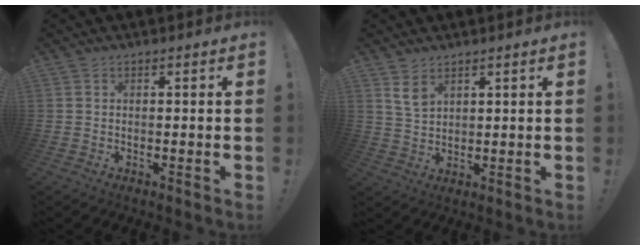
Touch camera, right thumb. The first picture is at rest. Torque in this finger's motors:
{"motor_torque": [-0.01, -0.03, 0.35, -0.54, 0.03]}